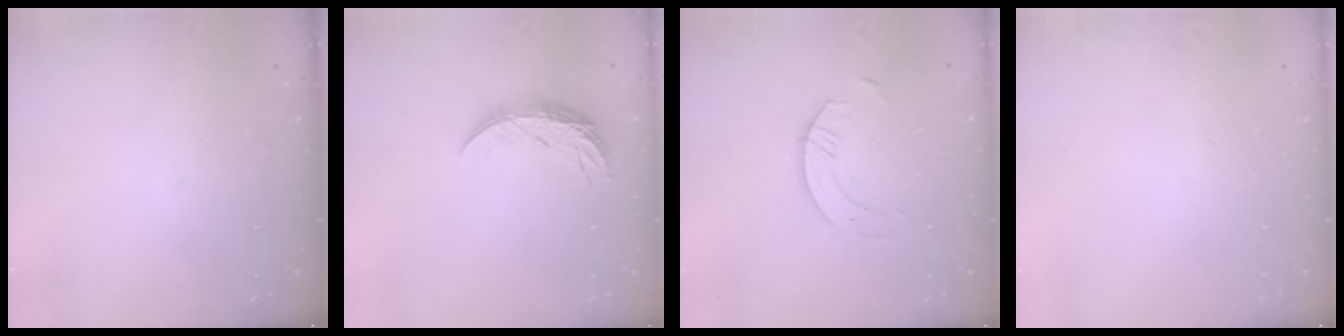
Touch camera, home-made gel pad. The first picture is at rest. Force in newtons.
{"total": 8.2, "press": 8.2, "slide": 0.8}
{"total": 5.3, "press": 5.3, "slide": 0.6}
{"total": 0.0}